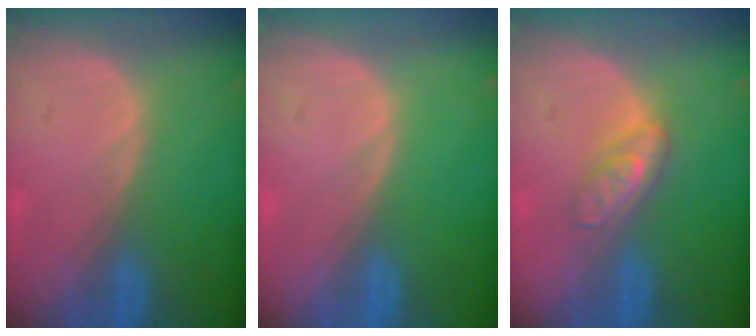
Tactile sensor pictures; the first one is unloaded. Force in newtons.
{"total": 0.0}
{"total": 4.7, "press": 4.2, "slide": 2.1}